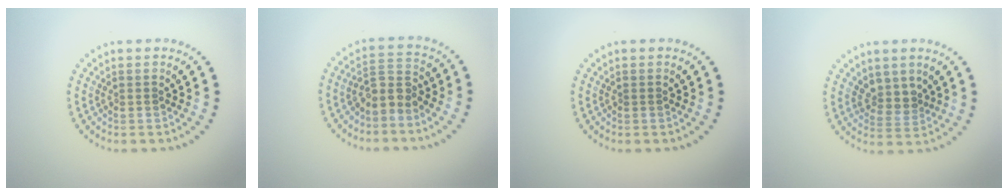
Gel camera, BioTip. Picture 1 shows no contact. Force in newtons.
{"total": 2.6, "press": 2.0, "slide": 1.7}
{"total": 0.0}
{"total": 2.3, "press": 1.7, "slide": 1.5}